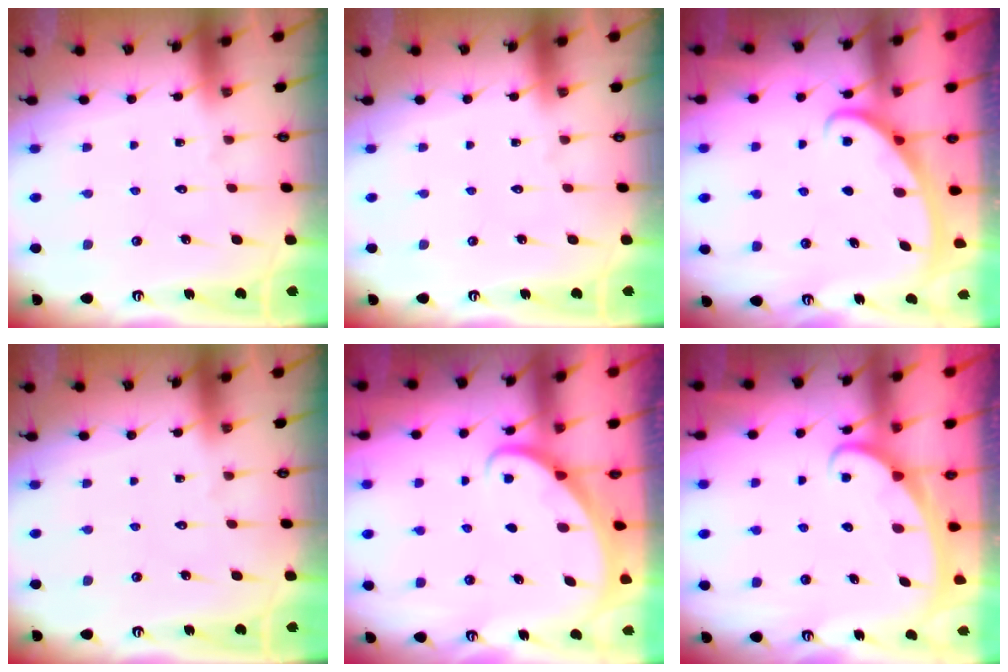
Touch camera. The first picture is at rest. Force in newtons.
{"total": 0.0}
{"total": 3.0, "press": 3.0, "slide": 0.4}
{"total": 0.0}
{"total": 2.3, "press": 2.3, "slide": 0.1}
{"total": 2.4, "press": 2.4, "slide": 0.3}